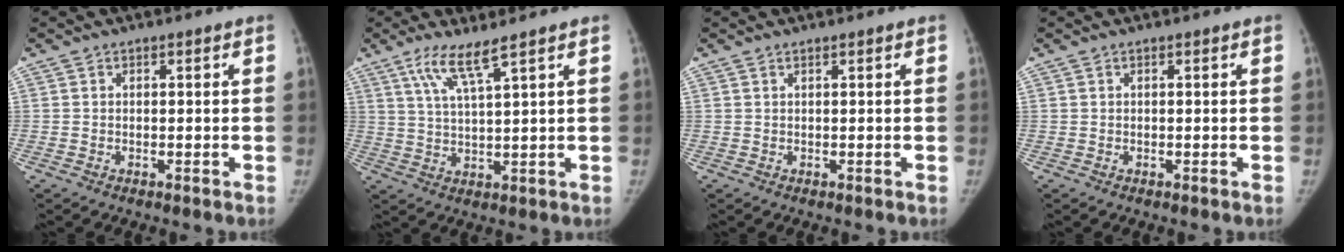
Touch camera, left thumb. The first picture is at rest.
{"total": 6.1, "force": [4.0, 0.1, 4.6], "torque": [-0.097, -0.023, 0.085]}
{"total": 0.0}
{"total": 0.0}